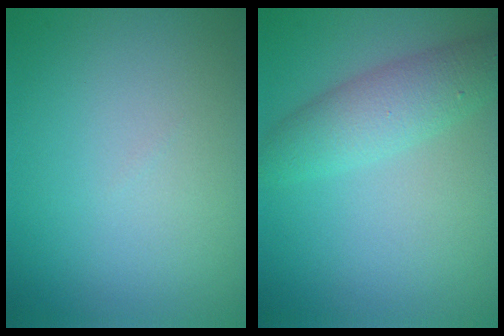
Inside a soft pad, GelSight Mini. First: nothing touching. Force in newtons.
{"total": 3.8, "press": 3.8, "slide": 0.1}